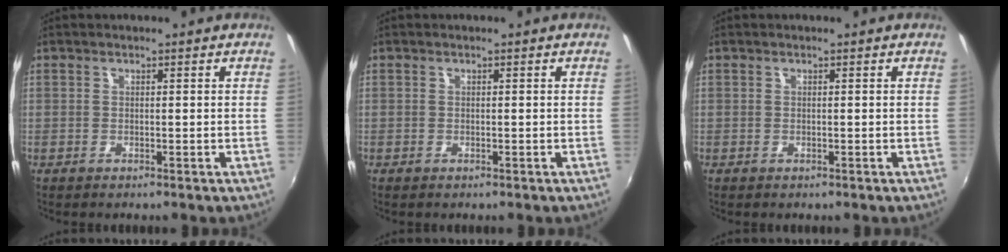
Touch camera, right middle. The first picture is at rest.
{"total": 0.0}
{"total": 0.0}